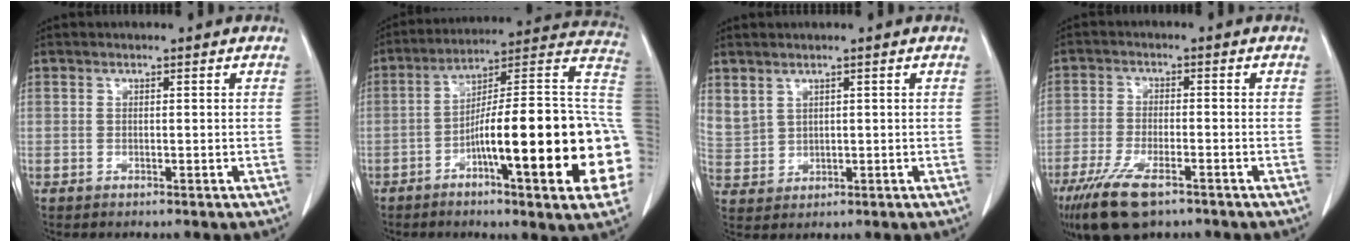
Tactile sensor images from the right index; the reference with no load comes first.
{"total": 26.0, "force": [-6.1, 2.3, 25.2], "torque": [-0.273, 0.013, -0.094]}
{"total": 5.2, "force": [3.1, 3.8, 1.8], "torque": [-0.050, 0.008, 0.080]}
{"total": 10.2, "force": [-6.8, 3.0, 7.0], "torque": [-0.132, -0.022, -0.116]}